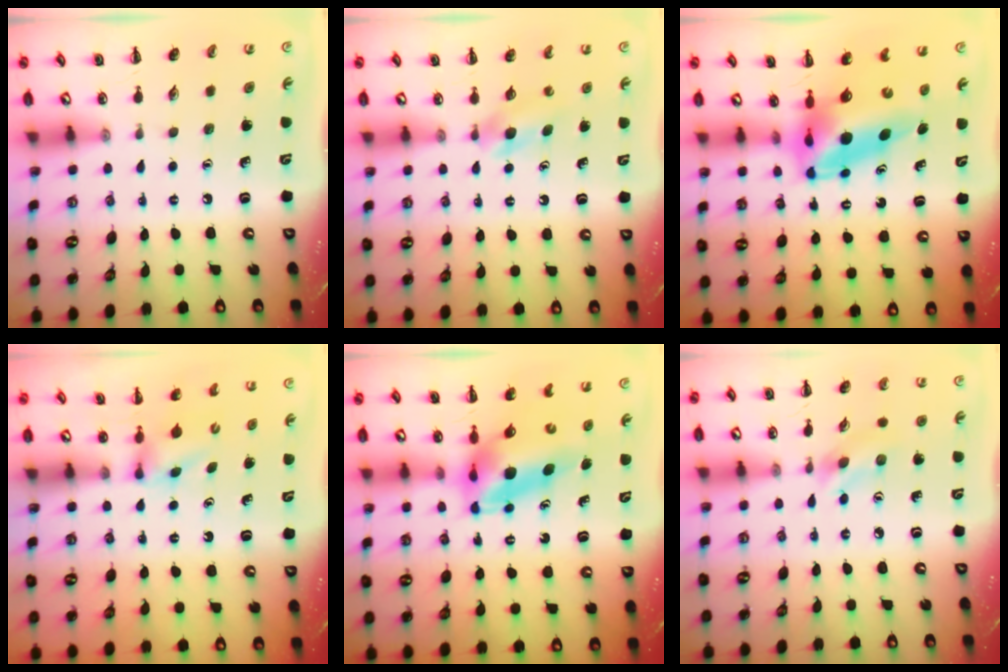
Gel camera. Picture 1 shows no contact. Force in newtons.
{"total": 4.1, "press": 3.9, "slide": 1.2}
{"total": 8.8, "press": 8.3, "slide": 2.9}
{"total": 3.6, "press": 3.3, "slide": 1.3}
{"total": 6.8, "press": 6.5, "slide": 1.9}
{"total": 2.7, "press": 2.6, "slide": 0.6}